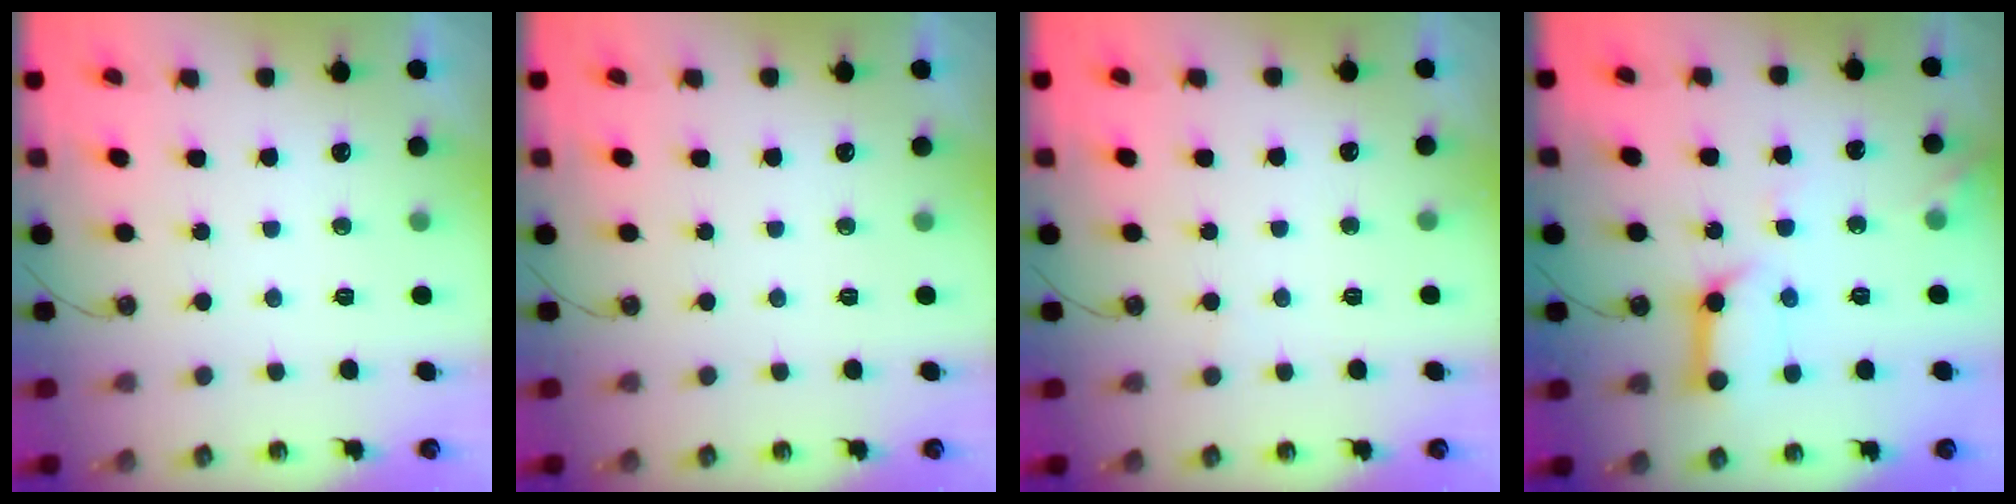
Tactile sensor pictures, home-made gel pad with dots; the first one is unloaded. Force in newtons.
{"total": 0.0}
{"total": 2.5, "press": 2.5, "slide": 0.3}
{"total": 10.8, "press": 10.8, "slide": 0.8}